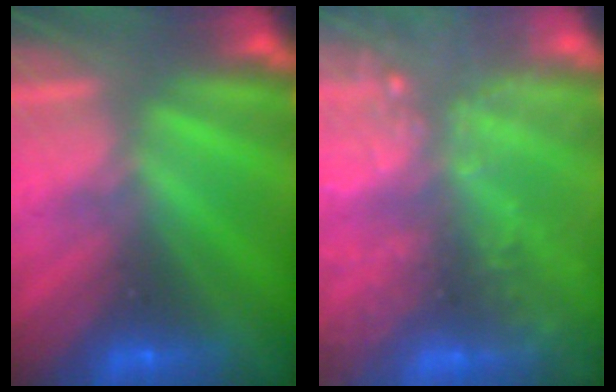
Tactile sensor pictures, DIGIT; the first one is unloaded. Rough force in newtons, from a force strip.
{"total": 7.1}